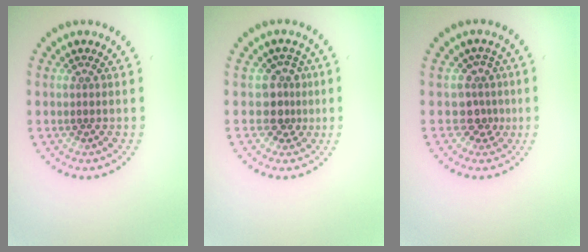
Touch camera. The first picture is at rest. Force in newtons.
{"total": 2.6, "press": 1.9, "slide": 1.7}
{"total": 2.4, "press": 1.8, "slide": 1.6}